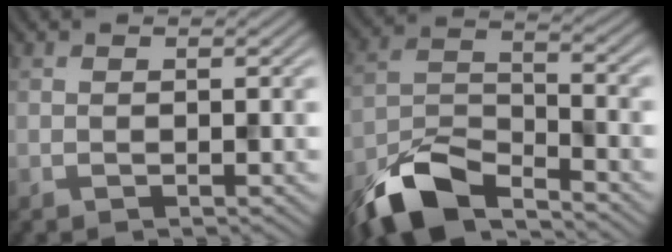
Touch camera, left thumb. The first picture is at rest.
{"total": 10.0, "force": [-7.6, 3.3, 5.5], "torque": [-0.107, -0.007, -0.166]}